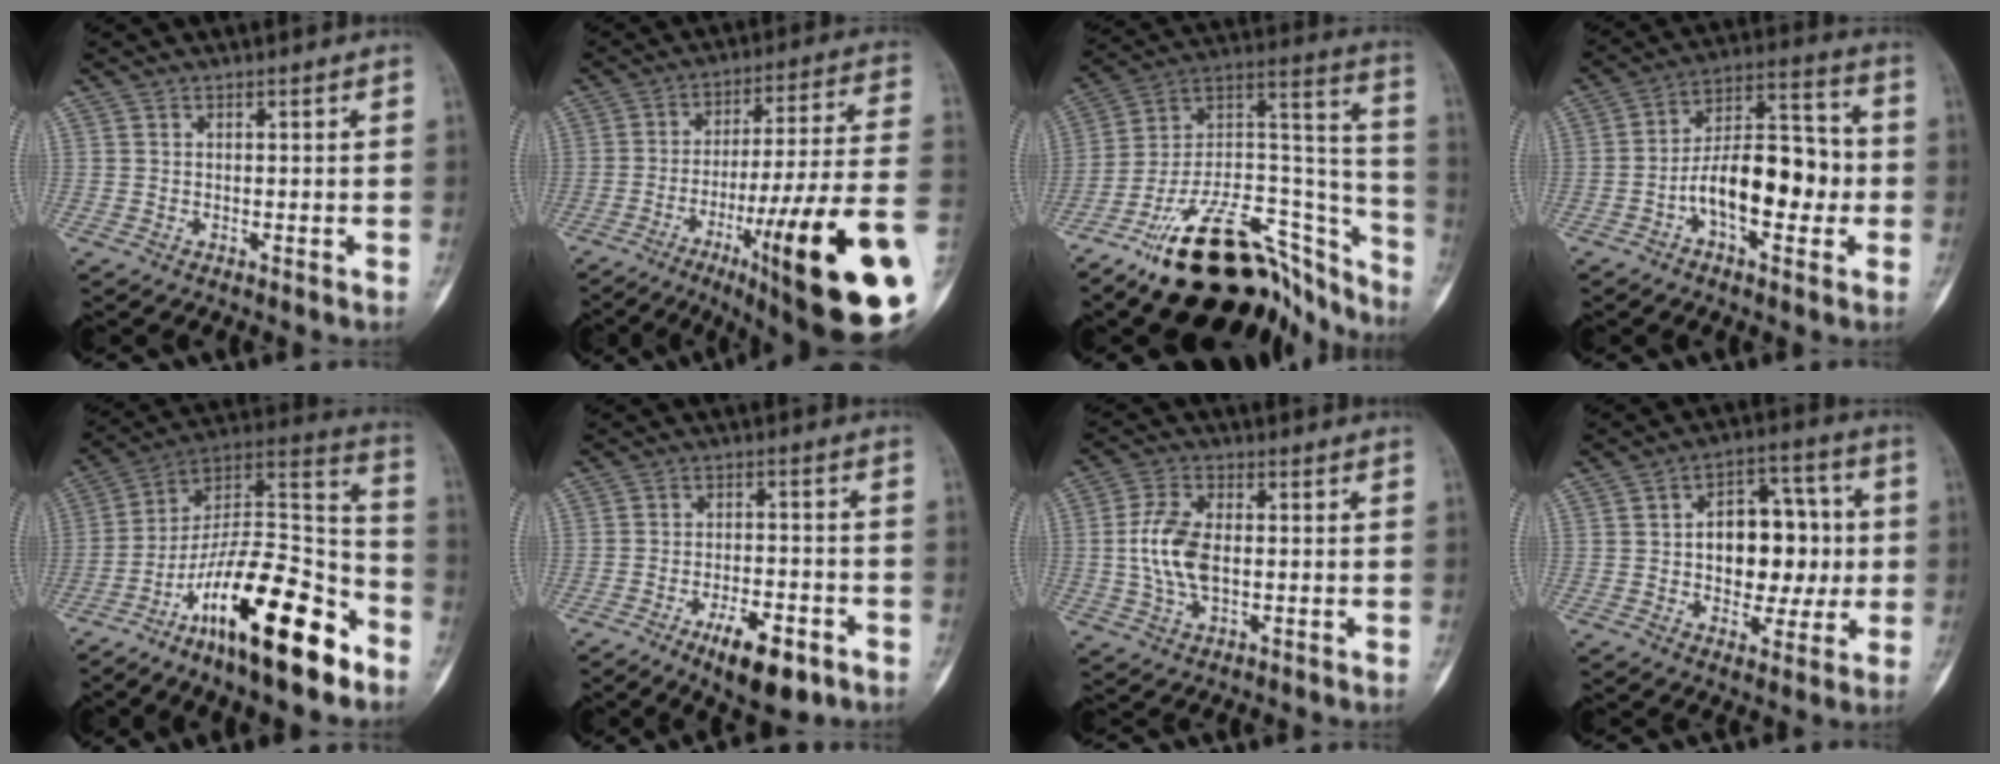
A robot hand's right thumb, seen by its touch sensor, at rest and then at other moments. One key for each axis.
{"total": 27.7, "fx": -10.0, "fy": 3.4, "fz": 25.6, "tx": -0.331, "ty": 0.029, "tz": -0.147}
{"total": 30.2, "fx": -20.8, "fy": 13.2, "fz": 17.5, "tx": -0.196, "ty": 0.112, "tz": -0.331}
{"total": 15.3, "fx": -3.2, "fy": 7.6, "fz": 12.8, "tx": -0.189, "ty": 0.046, "tz": -0.059}
{"total": 25.4, "fx": -14.5, "fy": 7.5, "fz": 19.4, "tx": -0.308, "ty": 0.095, "tz": -0.239}
{"total": 10.7, "fx": -6.1, "fy": 4.3, "fz": 7.7, "tx": -0.109, "ty": 0.027, "tz": -0.090}
{"total": 9.6, "fx": -0.3, "fy": 5.5, "fz": 7.8, "tx": -0.162, "ty": 0.007, "tz": -0.006}
{"total": 15.2, "fx": 0.2, "fy": 10.0, "fz": 11.5, "tx": -0.115, "ty": 0.030, "tz": 0.006}